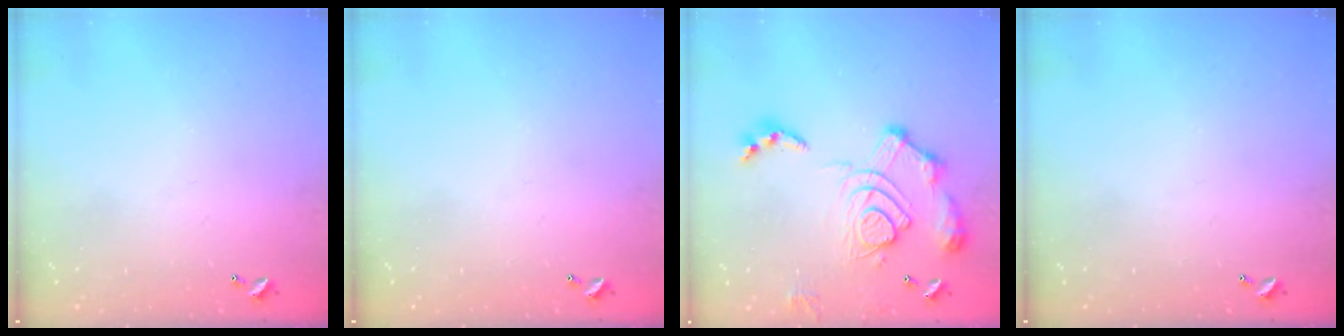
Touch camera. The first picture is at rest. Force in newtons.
{"total": 0.0}
{"total": 17.1, "press": 17.0, "slide": 1.6}
{"total": 0.0}